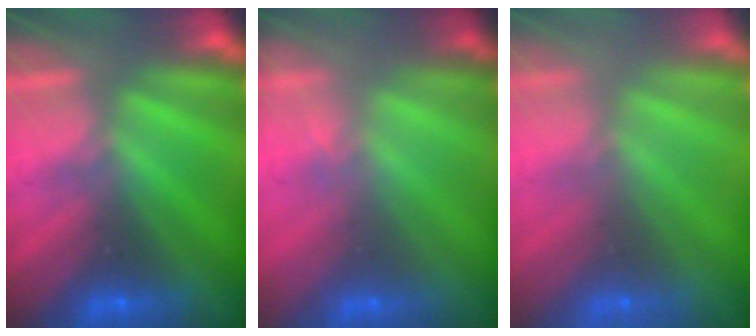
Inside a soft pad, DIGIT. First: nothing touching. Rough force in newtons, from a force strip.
{"total": 1.6}
{"total": 9.4}